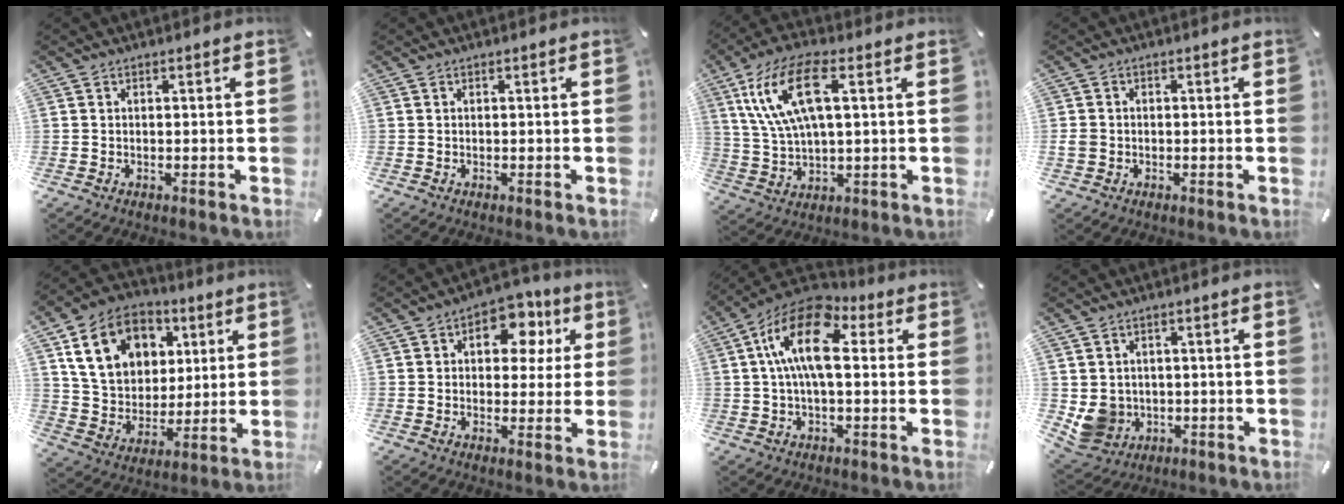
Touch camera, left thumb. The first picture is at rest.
{"total": 0.0}
{"total": 14.0, "force": [5.0, 5.7, 11.8], "torque": [-0.254, 0.005, 0.087]}
{"total": 2.5, "force": [-0.6, 2.3, 0.7], "torque": [-0.012, 0.004, -0.012]}
{"total": 16.1, "force": [6.3, 12.8, 7.6], "torque": [-0.149, -0.007, 0.124]}
{"total": 10.6, "force": [3.9, 7.3, 6.7], "torque": [-0.083, -0.015, 0.063]}
{"total": 15.1, "force": [3.0, 7.4, 12.8], "torque": [-0.250, -0.006, 0.052]}
{"total": 7.2, "force": [0.0, 7.0, 1.5], "torque": [-0.062, -0.008, 0.002]}